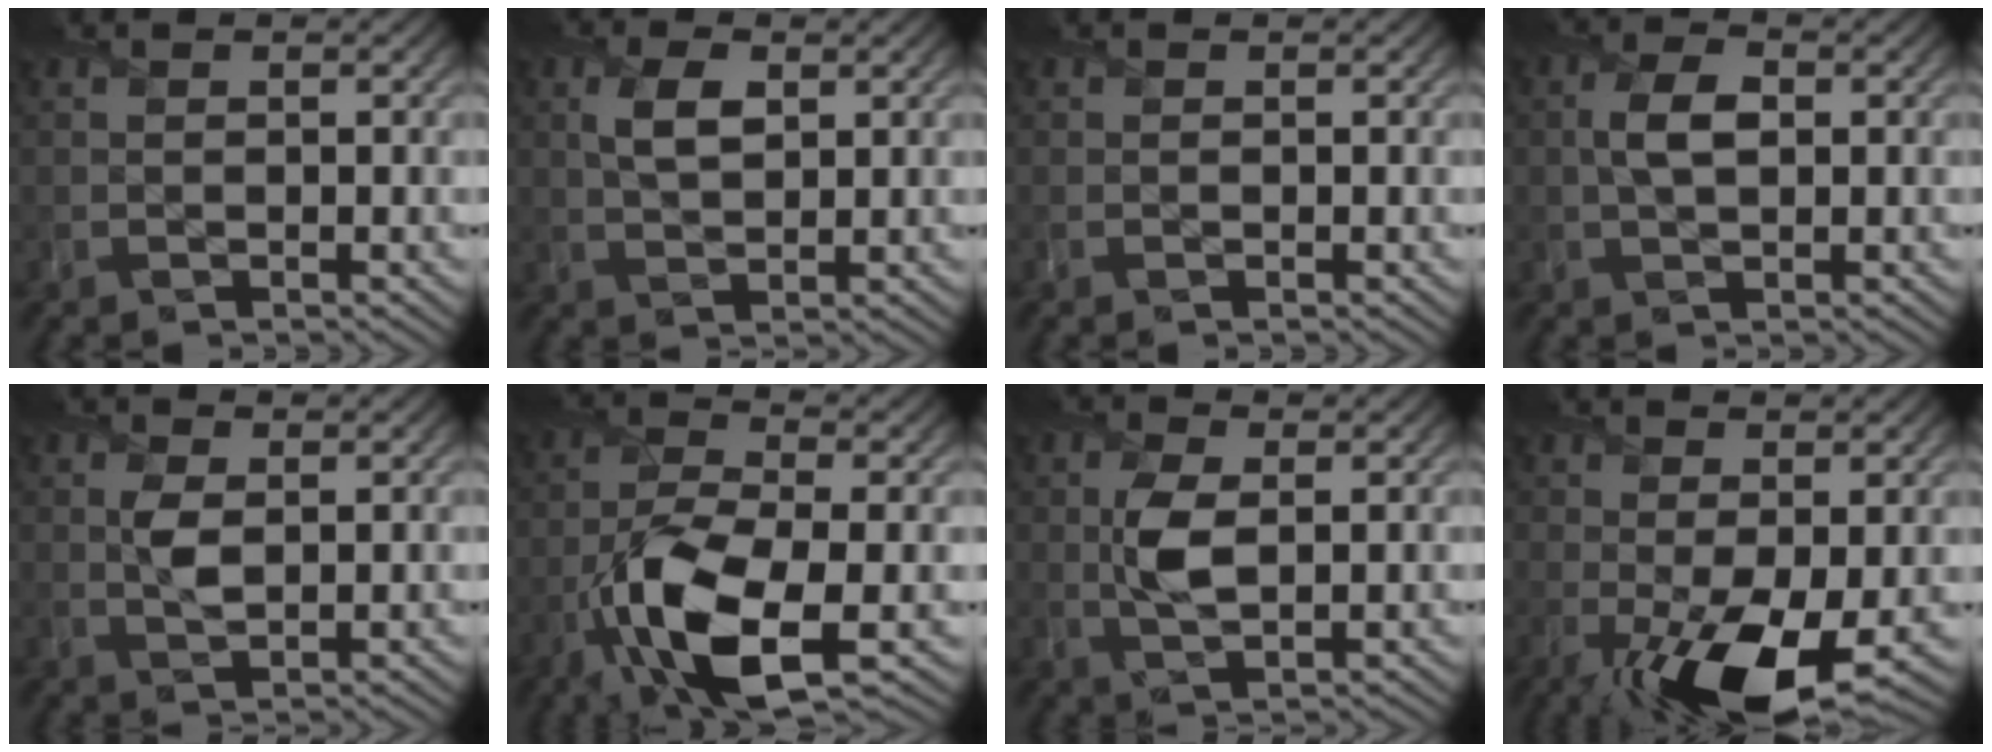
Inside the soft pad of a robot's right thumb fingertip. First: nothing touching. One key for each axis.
{"total": 3.7, "fx": 1.3, "fy": 1.9, "fz": 2.8, "tx": -0.067, "ty": 0.003, "tz": 0.025}
{"total": 0.0}
{"total": 3.5, "fx": 0.4, "fy": 1.9, "fz": 2.9, "tx": -0.067, "ty": 0.003, "tz": 0.004}
{"total": 2.4, "fx": 0.6, "fy": 1.3, "fz": 1.9, "tx": -0.045, "ty": -0.004, "tz": 0.012}
{"total": 10.5, "fx": -4.2, "fy": 3.8, "fz": 8.9, "tx": -0.177, "ty": -0.011, "tz": -0.084}
{"total": 3.5, "fx": 0.9, "fy": 1.6, "fz": 2.9, "tx": -0.065, "ty": 0.000, "tz": 0.018}
{"total": 8.5, "fx": -2.6, "fy": 3.6, "fz": 7.2, "tx": -0.144, "ty": -0.030, "tz": -0.032}